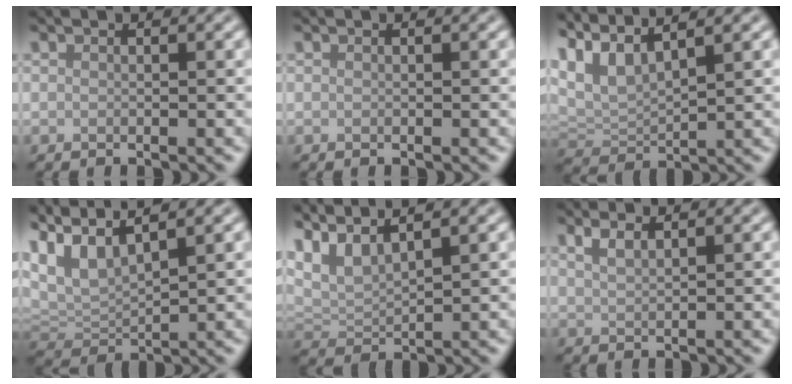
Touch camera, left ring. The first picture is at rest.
{"total": 0.0}
{"total": 5.1, "force": [3.6, 1.6, 3.3], "torque": [-0.080, 0.010, 0.074]}
{"total": 6.3, "force": [3.9, 2.4, 4.4], "torque": [-0.104, 0.014, 0.077]}
{"total": 4.6, "force": [3.5, 1.3, 2.7], "torque": [-0.066, 0.009, 0.074]}
{"total": 1.6, "force": [1.2, 0.5, 1.0], "torque": [-0.019, 0.001, 0.025]}